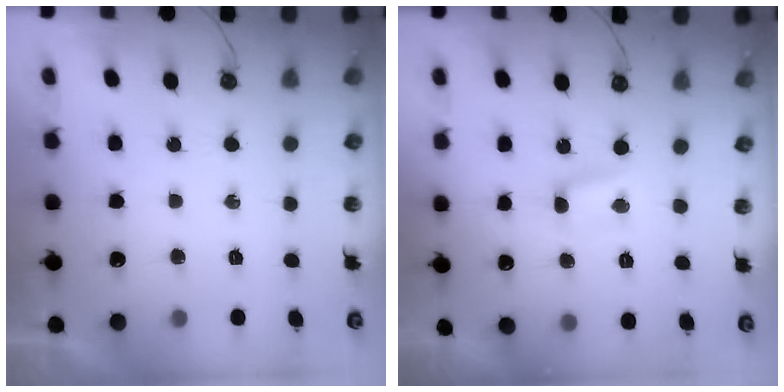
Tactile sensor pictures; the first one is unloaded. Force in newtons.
{"total": 1.8, "press": 1.8, "slide": 0.2}